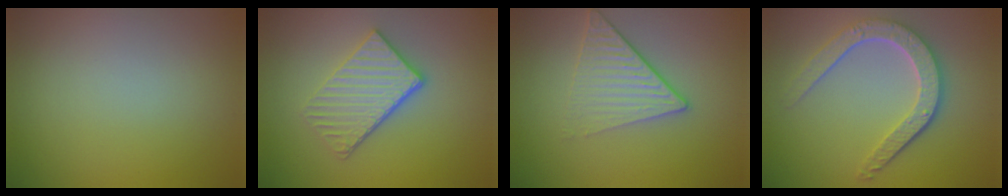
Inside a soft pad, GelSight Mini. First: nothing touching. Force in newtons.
{"total": 3.9, "press": 3.2, "slide": 2.2}
{"total": 3.5, "press": 2.8, "slide": 2.2}
{"total": 4.7, "press": 3.6, "slide": 3.0}